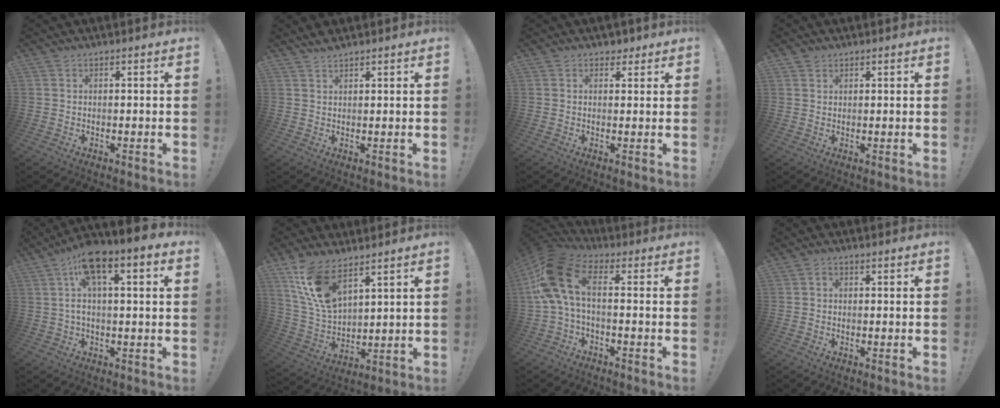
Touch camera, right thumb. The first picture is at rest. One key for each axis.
{"total": 2.4, "fx": 2.3, "fy": 0.6, "fz": 0.5, "tx": -0.006, "ty": -0.011, "tz": 0.042}
{"total": 2.8, "fx": 1.7, "fy": 2.1, "fz": 1.0, "tx": 0.007, "ty": -0.008, "tz": 0.026}
{"total": 1.9, "fx": 1.4, "fy": 1.4, "fz": 0.1, "tx": 0.000, "ty": -0.003, "tz": 0.025}
{"total": 8.7, "fx": 3.0, "fy": 2.5, "fz": 7.7, "tx": -0.133, "ty": -0.012, "tz": 0.051}
{"total": 14.0, "fx": 9.3, "fy": 6.3, "fz": 8.4, "tx": -0.178, "ty": -0.052, "tz": 0.175}
{"total": 13.4, "fx": 1.5, "fy": 6.9, "fz": 11.3, "tx": -0.235, "ty": 0.006, "tz": 0.031}
{"total": 1.0, "fx": -0.2, "fy": 0.9, "fz": 0.3, "tx": -0.009, "ty": 0.006, "tz": -0.004}